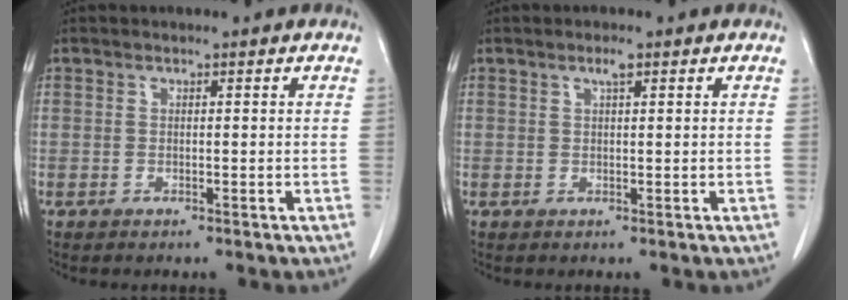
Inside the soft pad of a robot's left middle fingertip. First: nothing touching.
{"total": 1.4, "force": [0.9, 0.1, 1.1], "torque": [-0.022, -0.001, 0.016]}